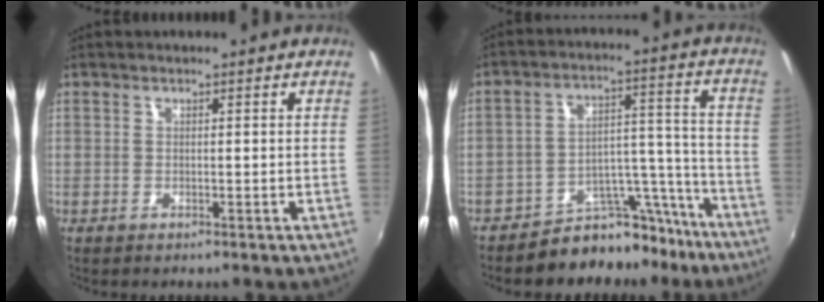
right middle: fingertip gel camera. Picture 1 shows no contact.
{"total": 11.3, "force": [-10.0, 4.9, 2.2], "torque": [-0.020, 0.057, -0.143]}